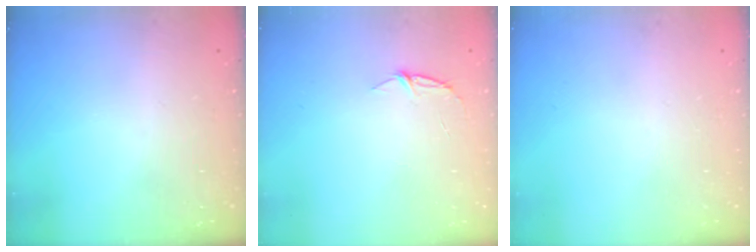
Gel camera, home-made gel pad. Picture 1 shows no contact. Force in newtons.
{"total": 3.9, "press": 3.9, "slide": 0.4}
{"total": 0.0}